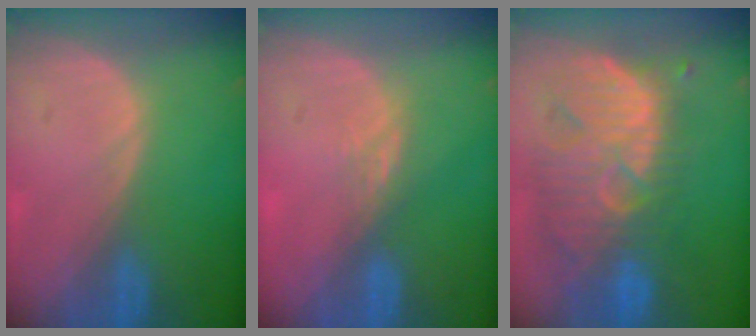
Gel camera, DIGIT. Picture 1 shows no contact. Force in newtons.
{"total": 2.4, "press": 1.9, "slide": 1.4}
{"total": 12.1, "press": 11.0, "slide": 4.9}